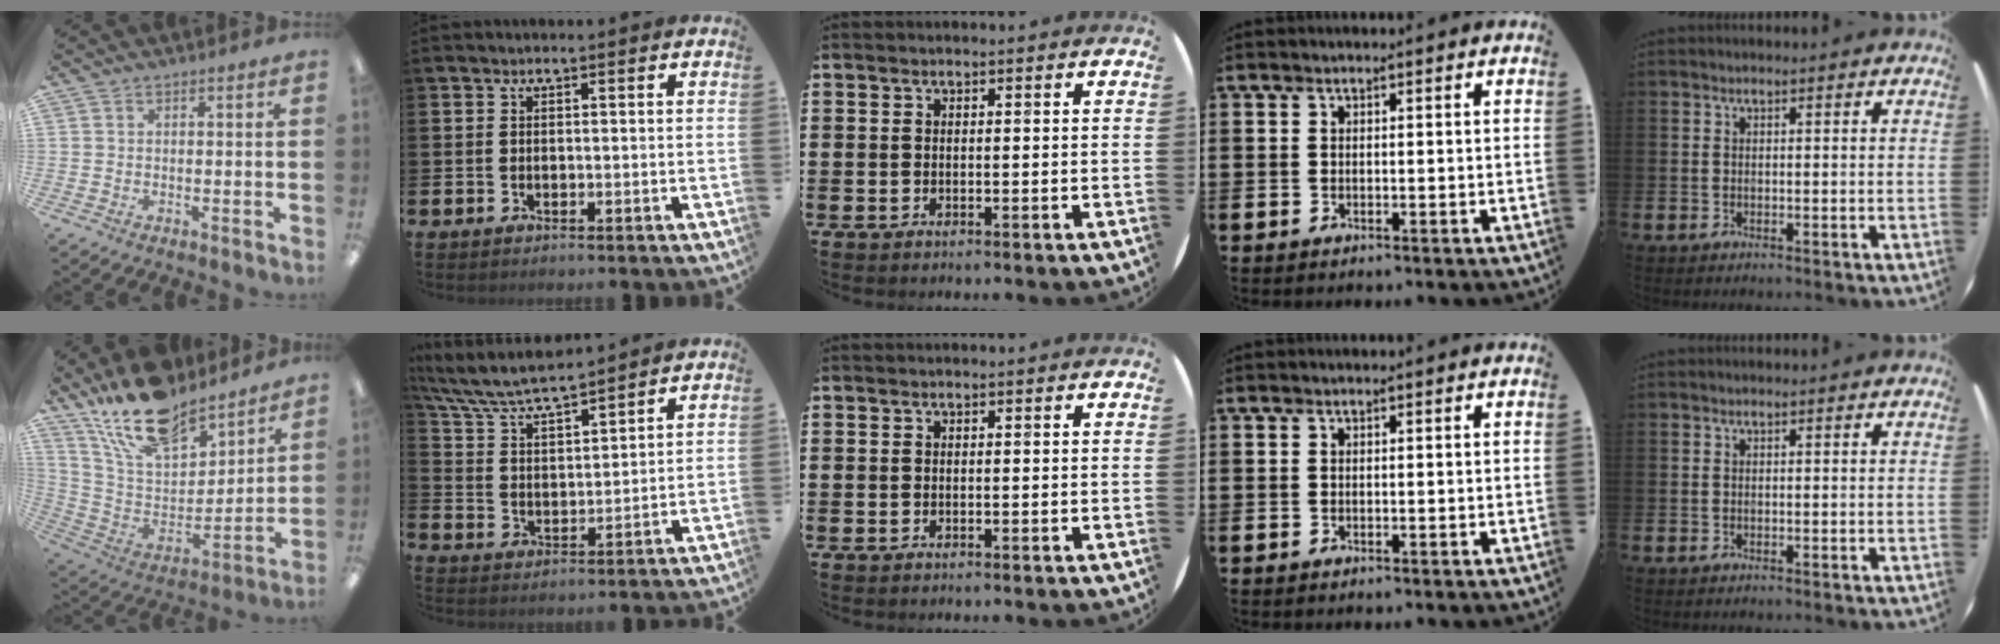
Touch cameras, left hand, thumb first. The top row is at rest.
{"thumb": {"total": 19.7, "force": [15.8, 7.9, 8.6], "torque": [-0.174, -0.093, 0.284]}, "index": {"total": 7.4, "force": [7.0, 0.7, 2.3], "torque": [-0.075, -0.043, 0.123]}}